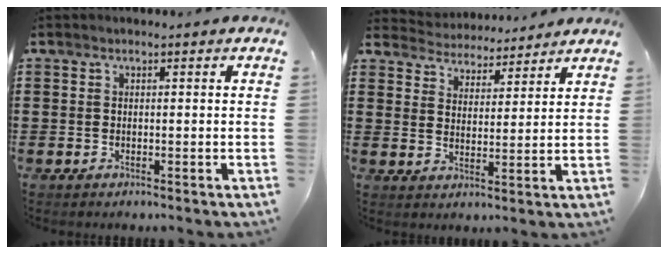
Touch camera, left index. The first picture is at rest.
{"total": 4.1, "force": [4.0, 0.5, -0.5], "torque": [-0.013, -0.024, 0.069]}